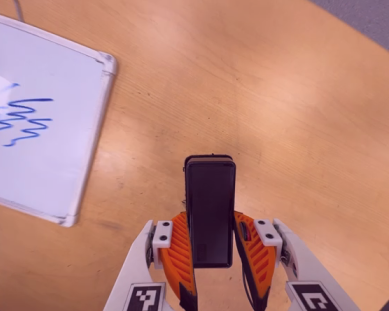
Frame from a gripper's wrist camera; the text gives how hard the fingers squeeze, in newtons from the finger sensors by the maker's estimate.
{"total": 4.3, "left": 3.1, "right": 5.4}